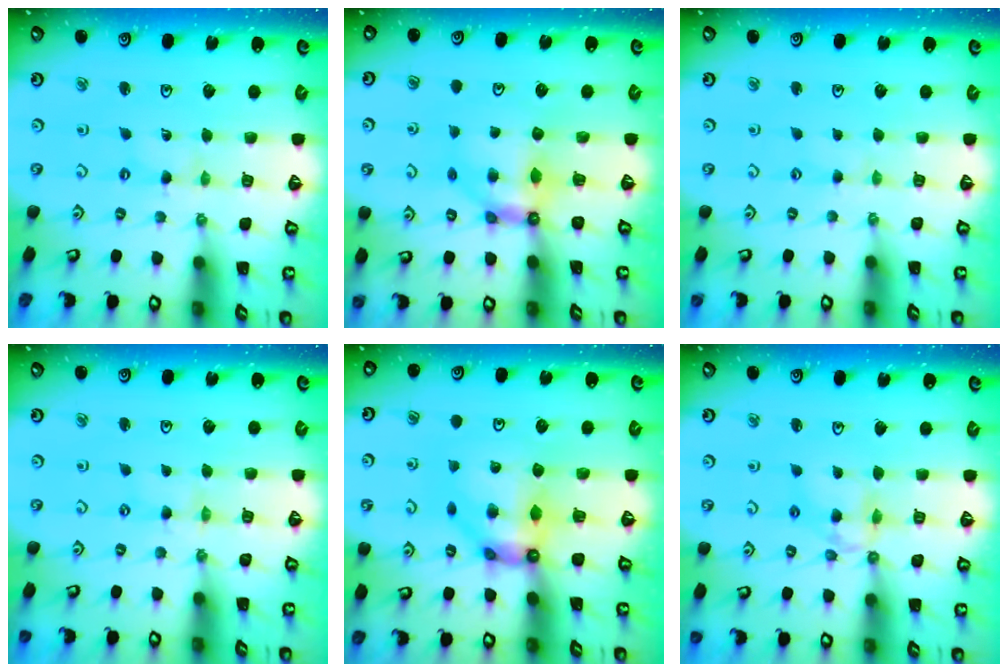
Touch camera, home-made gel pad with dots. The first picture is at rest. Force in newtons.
{"total": 6.9, "press": 6.9, "slide": 0.2}
{"total": 1.2, "press": 1.2, "slide": 0.2}
{"total": 0.0}
{"total": 9.6, "press": 9.5, "slide": 1.1}
{"total": 9.2, "press": 9.2, "slide": 0.9}